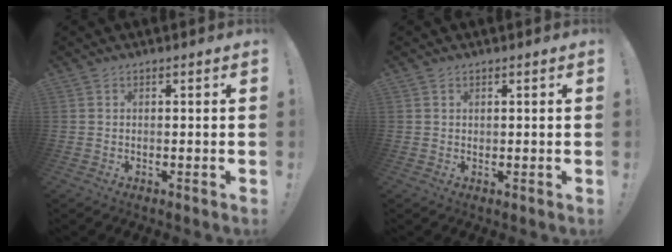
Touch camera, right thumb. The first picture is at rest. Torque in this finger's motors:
{"motor_torque": [-0.07, 0.15, -0.36, 0.25, 0.03]}